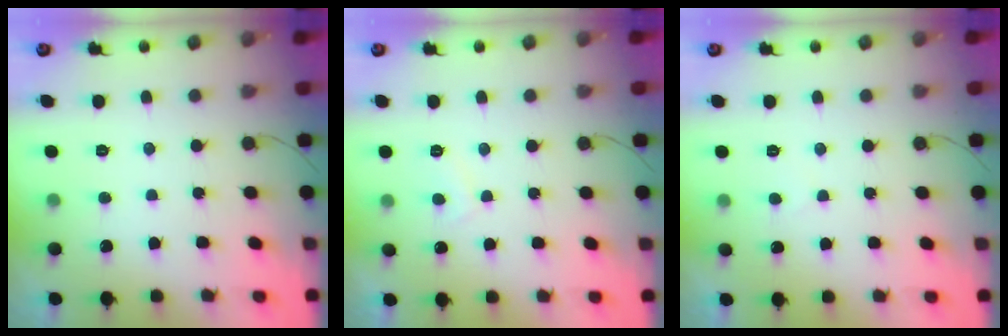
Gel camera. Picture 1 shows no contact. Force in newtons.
{"total": 1.9, "press": 1.8, "slide": 0.4}
{"total": 3.0, "press": 3.0, "slide": 0.3}